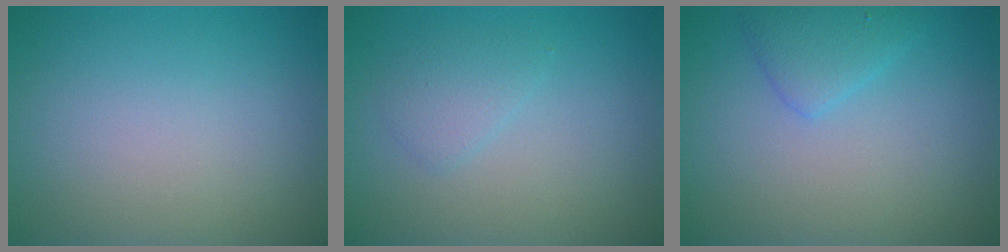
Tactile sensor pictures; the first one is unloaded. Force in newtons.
{"total": 1.5, "press": 1.5, "slide": 0.2}
{"total": 2.2, "press": 2.2, "slide": 0.1}